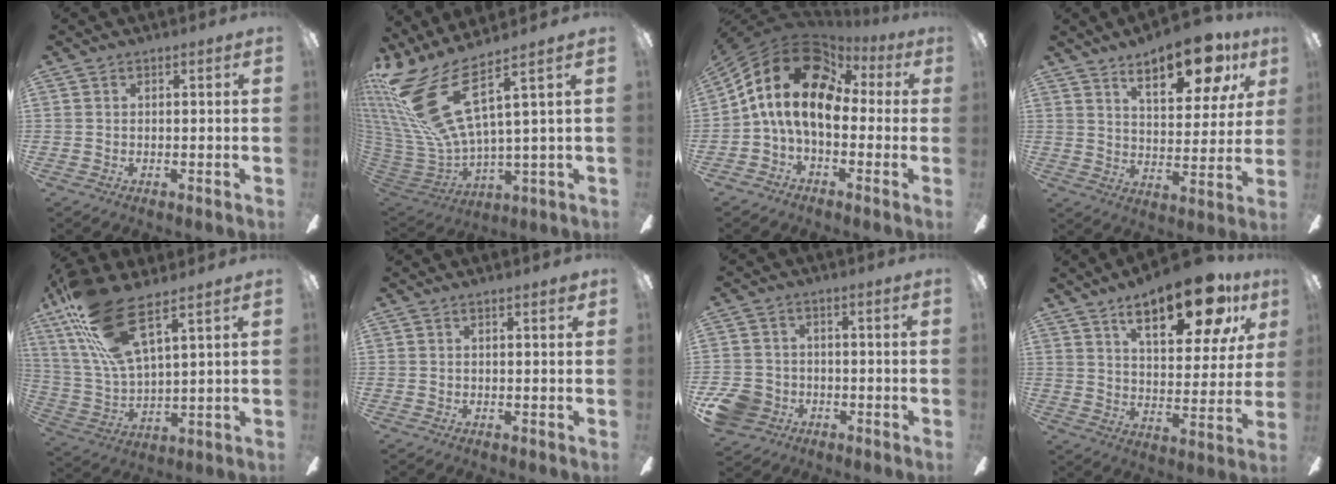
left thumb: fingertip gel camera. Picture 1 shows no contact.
{"total": 22.6, "force": [9.3, 8.5, 18.8], "torque": [-0.389, -0.052, 0.160]}
{"total": 17.6, "force": [3.1, 11.2, 13.1], "torque": [-0.288, -0.002, 0.052]}
{"total": 16.4, "force": [10.6, 6.3, 10.8], "torque": [-0.149, -0.052, 0.172]}
{"total": 18.2, "force": [11.4, 5.6, 13.0], "torque": [-0.289, -0.045, 0.198]}
{"total": 0.8, "force": [0.6, 0.2, 0.6], "torque": [-0.005, 0.000, 0.007]}
{"total": 8.7, "force": [-3.9, 7.1, 3.2], "torque": [-0.078, 0.030, -0.073]}
{"total": 20.0, "force": [12.0, 7.9, 13.9], "torque": [-0.199, -0.057, 0.191]}